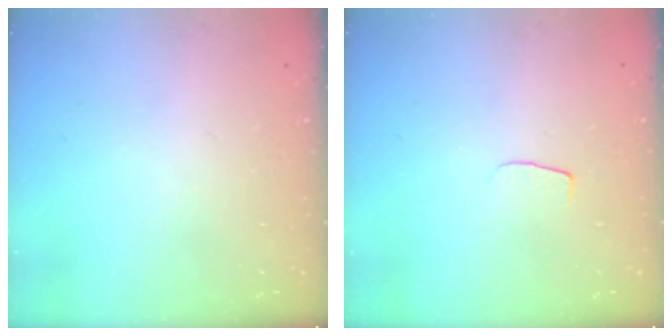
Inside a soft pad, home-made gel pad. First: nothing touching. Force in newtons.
{"total": 4.3, "press": 4.3, "slide": 0.4}